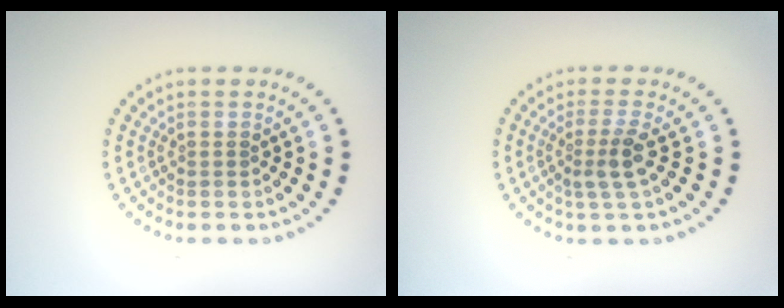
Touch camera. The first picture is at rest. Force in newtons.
{"total": 2.4, "press": 1.8, "slide": 1.6}